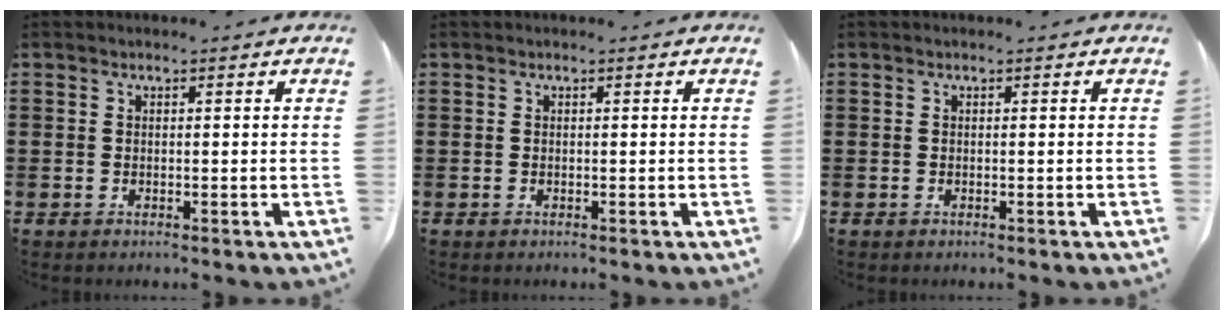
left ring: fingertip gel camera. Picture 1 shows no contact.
{"total": 0.0}
{"total": 0.0}